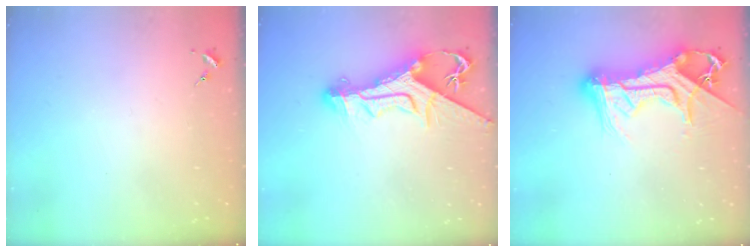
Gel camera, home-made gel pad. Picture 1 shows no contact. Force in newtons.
{"total": 15.5, "press": 15.4, "slide": 1.3}
{"total": 19.6, "press": 19.5, "slide": 1.8}